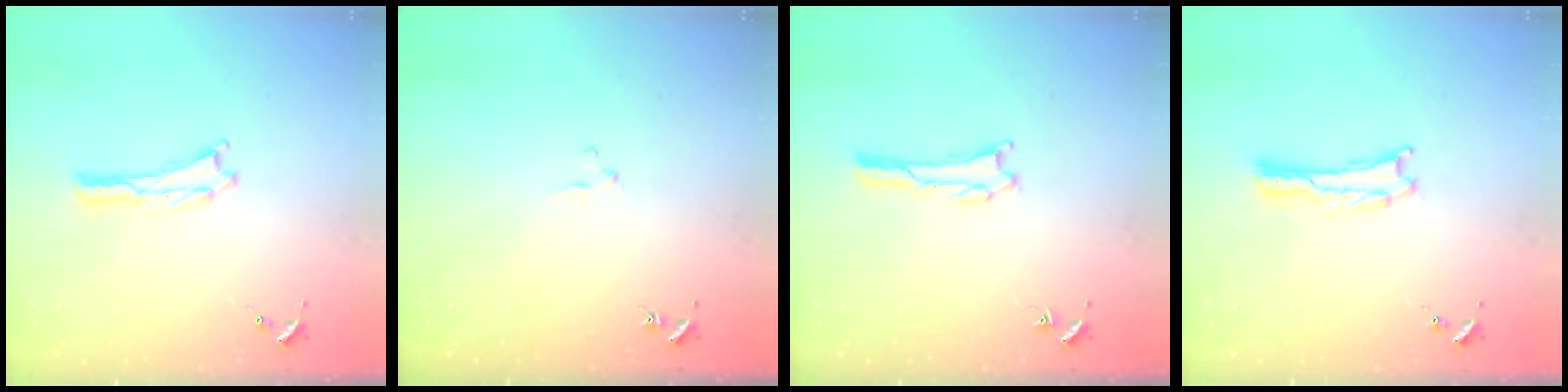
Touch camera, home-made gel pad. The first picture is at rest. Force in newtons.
{"total": 1.9, "press": 1.9, "slide": 0.2}
{"total": 0.8, "press": 0.8, "slide": 0.2}
{"total": 0.0}